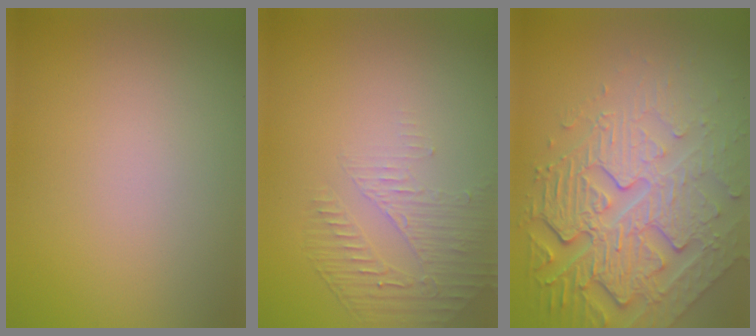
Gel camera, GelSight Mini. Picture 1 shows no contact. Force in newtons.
{"total": 1.8, "press": 1.1, "slide": 1.5}
{"total": 8.6, "press": 5.9, "slide": 6.2}